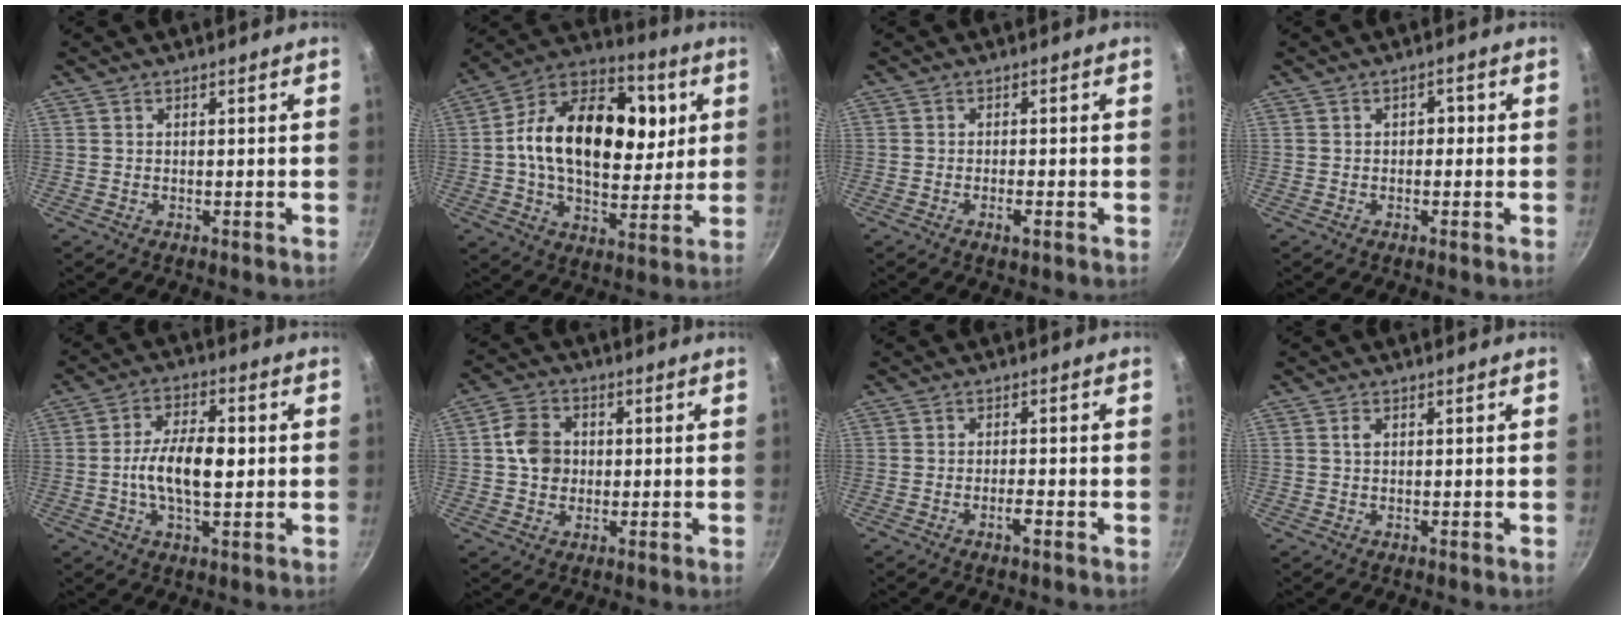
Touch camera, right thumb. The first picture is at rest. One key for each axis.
{"total": 24.7, "fx": 4.3, "fy": 16.0, "fz": 18.3, "tx": -0.266, "ty": 0.011, "tz": 0.050}
{"total": 1.9, "fx": -0.9, "fy": 0.5, "fz": 1.6, "tx": -0.033, "ty": 0.005, "tz": -0.017}
{"total": 1.9, "fx": 0.0, "fy": 1.4, "fz": 1.3, "tx": -0.005, "ty": 0.009, "tz": -0.003}
{"total": 10.5, "fx": -0.3, "fy": 5.0, "fz": 9.2, "tx": -0.156, "ty": 0.018, "tz": -0.014}
{"total": 7.1, "fx": 0.4, "fy": 6.0, "fz": 3.9, "tx": -0.050, "ty": 0.012, "tz": -0.001}
{"total": 2.3, "fx": -1.2, "fy": 0.5, "fz": 1.9, "tx": -0.035, "ty": 0.011, "tz": -0.023}
{"total": 1.1, "fx": 0.4, "fy": 0.7, "fz": 0.7, "tx": -0.011, "ty": 0.001, "tz": 0.005}